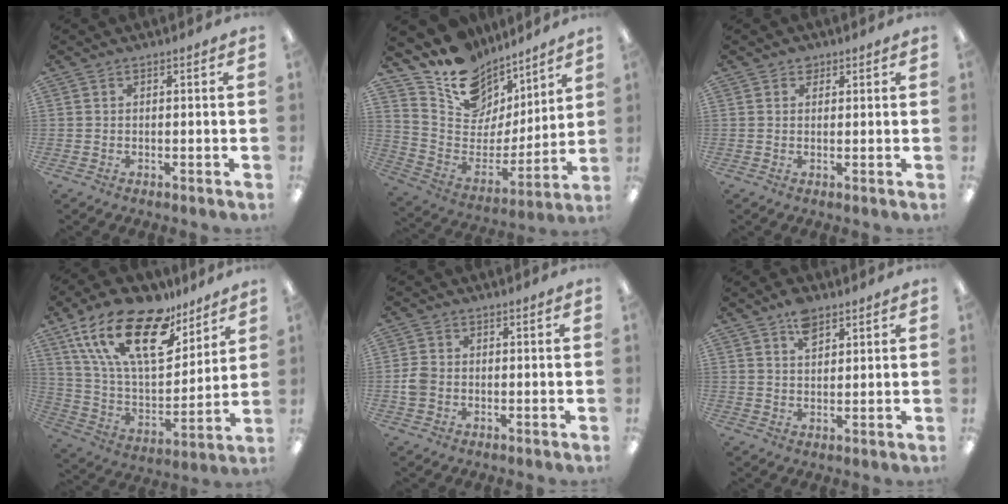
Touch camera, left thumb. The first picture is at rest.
{"total": 16.2, "force": [11.6, 10.5, 4.1], "torque": [-0.088, -0.097, 0.218]}
{"total": 1.8, "force": [1.3, 1.1, 0.4], "torque": [-0.002, -0.001, 0.023]}
{"total": 24.0, "force": [14.6, 10.8, 15.7], "torque": [-0.307, -0.078, 0.254]}
{"total": 3.7, "force": [-0.6, 3.1, 1.9], "torque": [-0.031, 0.009, -0.008]}
{"total": 5.8, "force": [3.8, 3.1, 3.1], "torque": [-0.047, -0.012, 0.066]}